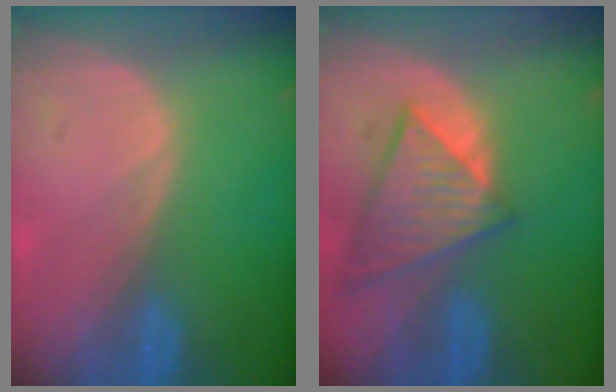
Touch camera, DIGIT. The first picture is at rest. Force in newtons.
{"total": 8.6, "press": 7.5, "slide": 4.2}